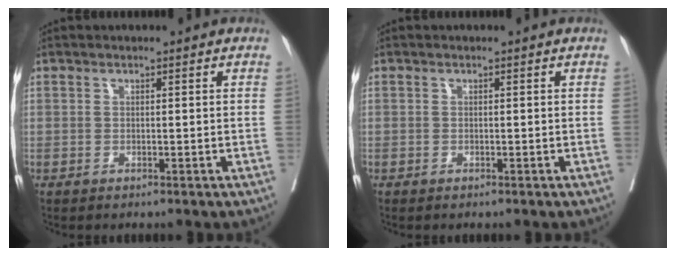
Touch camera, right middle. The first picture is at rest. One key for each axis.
{"total": 0.0}